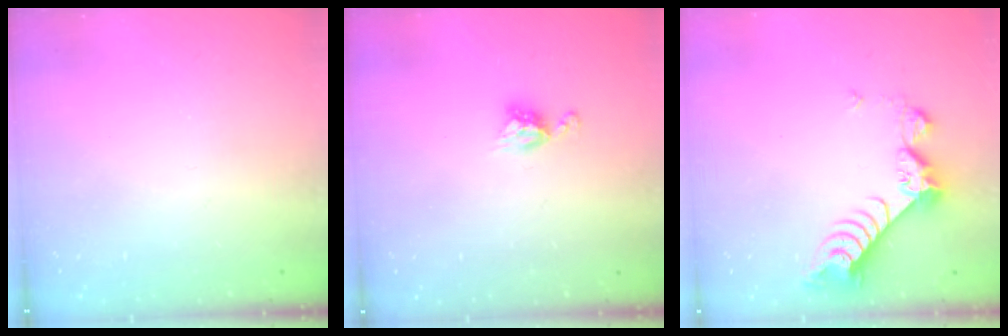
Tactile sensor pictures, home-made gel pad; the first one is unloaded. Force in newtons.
{"total": 6.5, "press": 6.5, "slide": 0.5}
{"total": 8.1, "press": 8.0, "slide": 0.8}